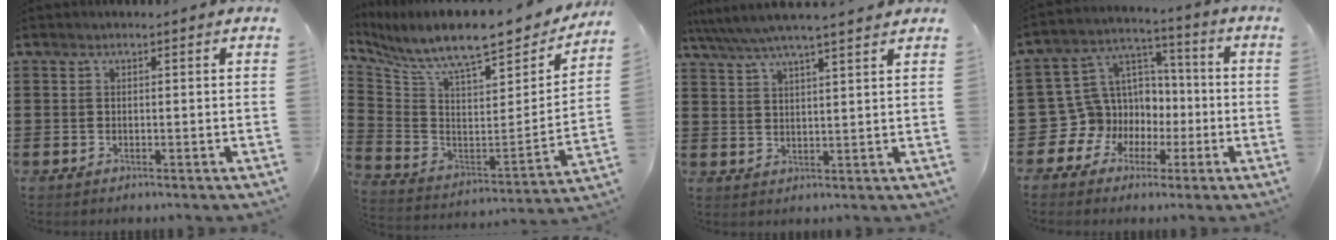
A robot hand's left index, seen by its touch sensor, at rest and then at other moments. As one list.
[{"total": 10.0, "force": [8.4, 1.7, 5.1], "torque": [-0.124, -0.067, 0.141]}, {"total": 5.2, "force": [4.4, 0.3, 2.7], "torque": [-0.067, -0.017, 0.075]}, {"total": 10.9, "force": [-2.6, 10.4, 2.4], "torque": [-0.102, 0.000, -0.041]}]